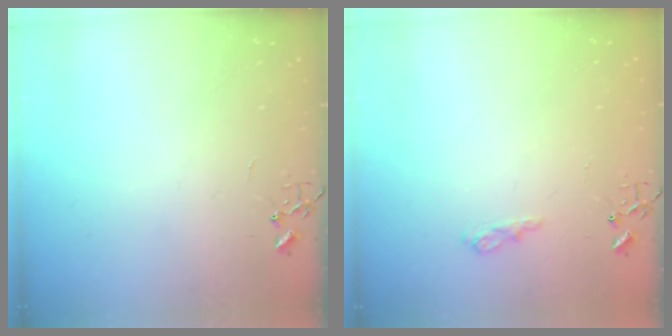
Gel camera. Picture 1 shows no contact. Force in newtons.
{"total": 9.8, "press": 9.7, "slide": 1.0}